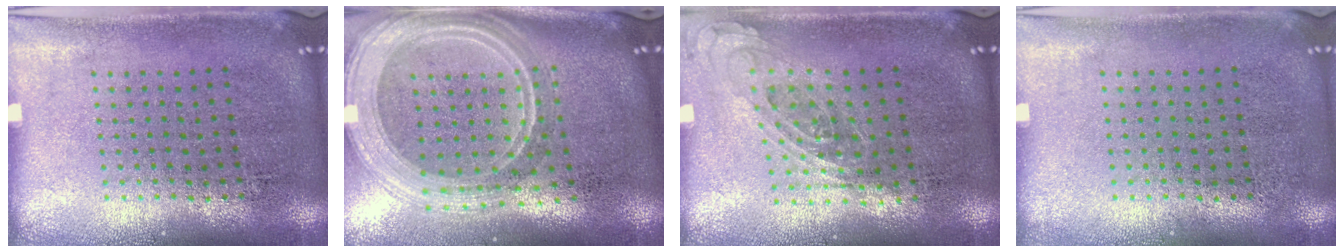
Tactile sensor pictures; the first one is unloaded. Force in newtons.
{"total": 2.9, "press": 2.4, "slide": 1.6}
{"total": 0.8, "press": 0.7, "slide": 0.3}
{"total": 0.0}